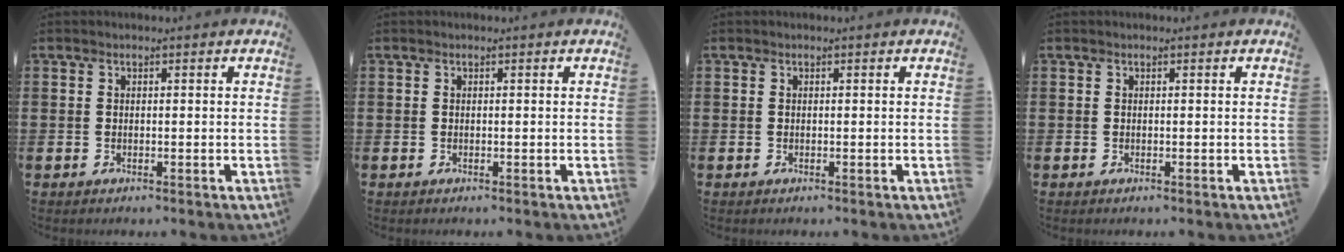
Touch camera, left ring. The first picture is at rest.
{"total": 0.0}
{"total": 0.0}
{"total": 0.0}